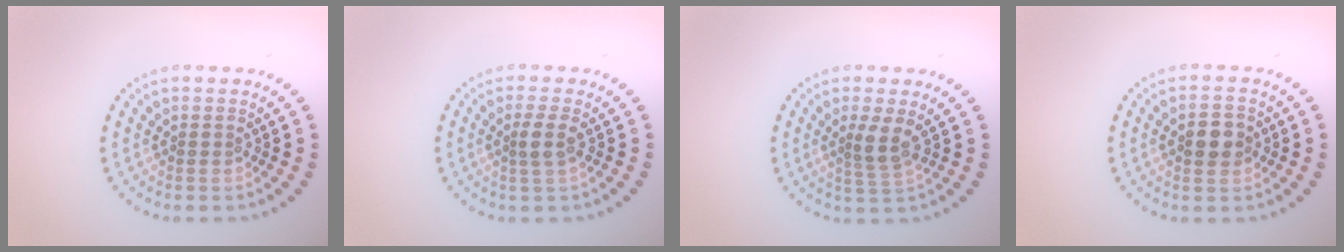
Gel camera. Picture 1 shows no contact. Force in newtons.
{"total": 1.7, "press": 1.4, "slide": 1.0}
{"total": 2.3, "press": 1.7, "slide": 1.4}
{"total": 2.9, "press": 2.9, "slide": 0.0}